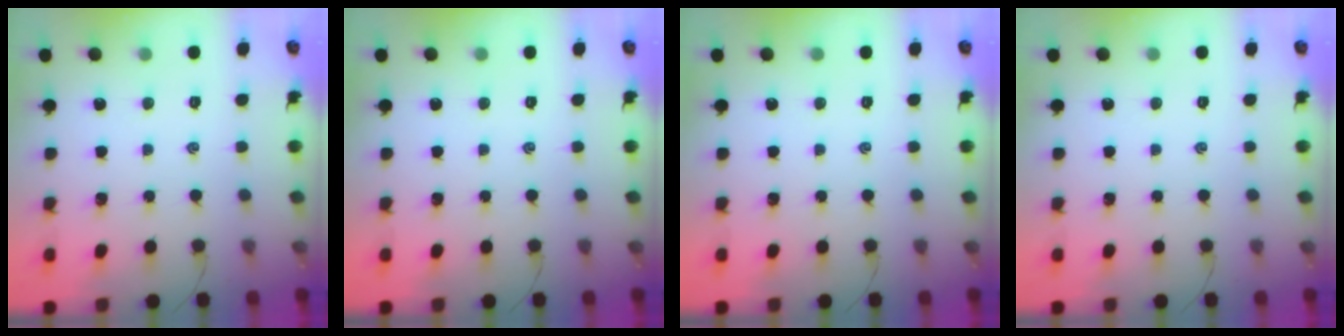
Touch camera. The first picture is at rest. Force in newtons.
{"total": 0.0}
{"total": 0.0}
{"total": 0.0}